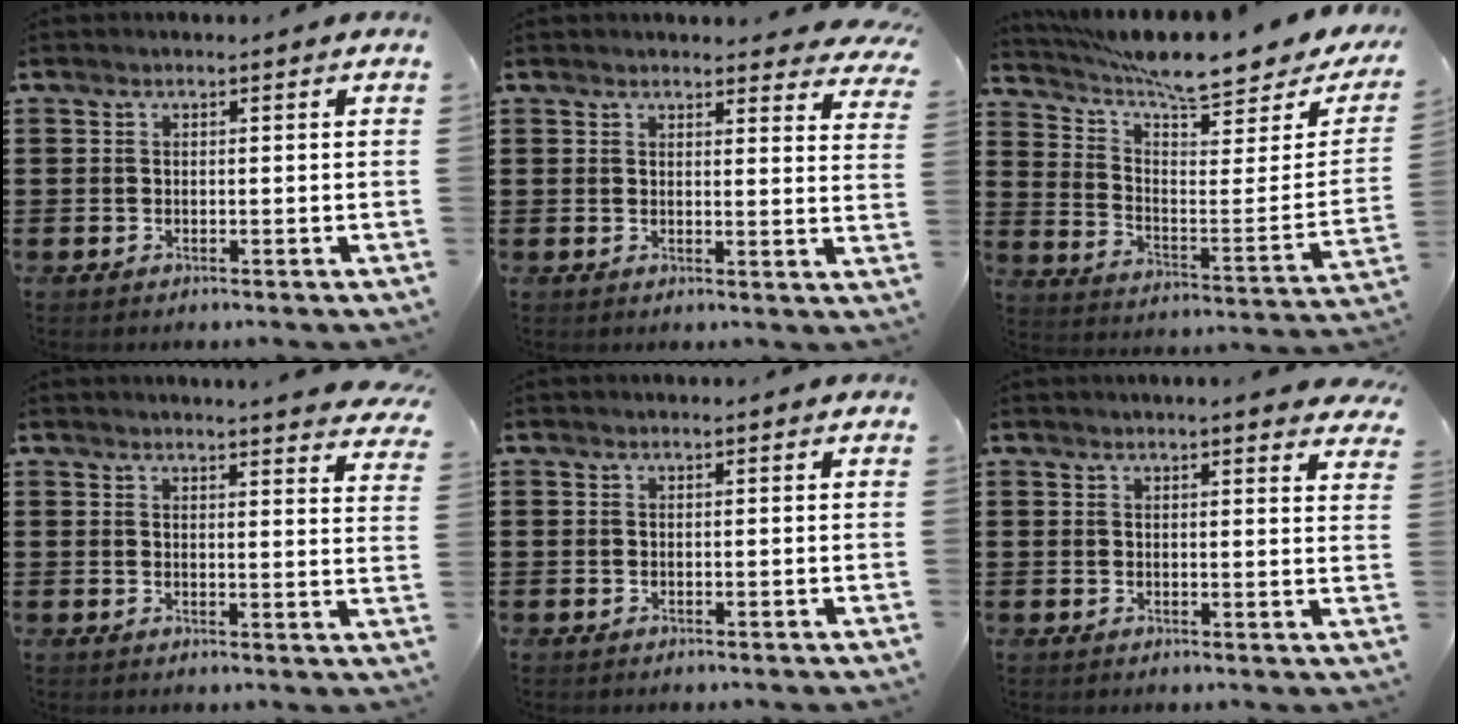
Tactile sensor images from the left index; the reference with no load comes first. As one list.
[{"total": 3.2, "force": [3.1, 0.1, 0.6], "torque": [-0.008, -0.016, 0.055]}, {"total": 8.5, "force": [7.5, 1.0, 4.0], "torque": [-0.096, -0.062, 0.122]}, {"total": 3.2, "force": [3.0, -0.7, 0.6], "torque": [-0.016, -0.018, 0.053]}, {"total": 0.0}, {"total": 2.5, "force": [2.4, -0.3, 0.8], "torque": [-0.015, -0.010, 0.043]}]